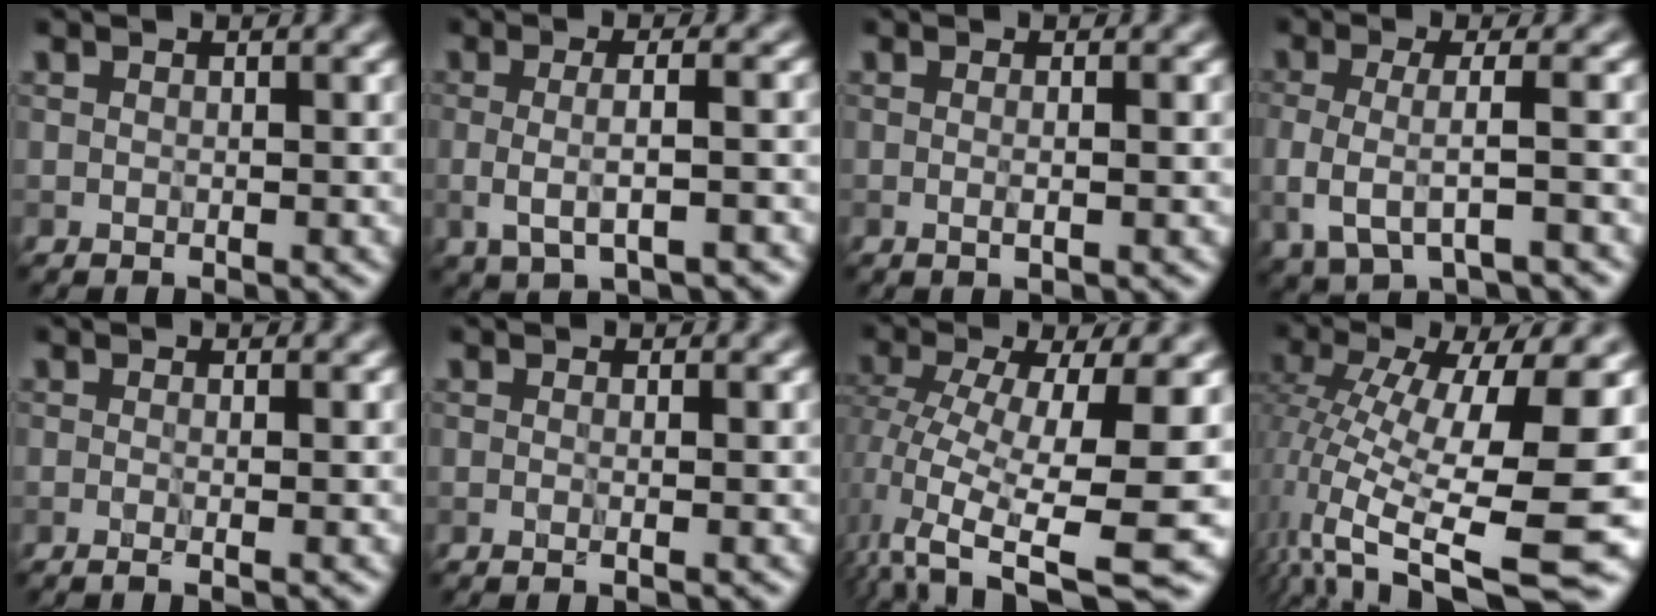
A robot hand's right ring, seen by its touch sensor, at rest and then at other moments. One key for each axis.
{"total": 4.0, "fx": -0.4, "fy": 1.3, "fz": 3.8, "tx": -0.067, "ty": -0.006, "tz": -0.007}
{"total": 1.4, "fx": -0.1, "fy": 0.3, "fz": 1.4, "tx": -0.018, "ty": -0.003, "tz": -0.004}
{"total": 4.1, "fx": -0.7, "fy": 1.4, "fz": 3.8, "tx": -0.078, "ty": -0.013, "tz": -0.014}
{"total": 2.8, "fx": 0.1, "fy": 1.5, "fz": 2.4, "tx": -0.014, "ty": 0.000, "tz": -0.024}
{"total": 2.0, "fx": 0.1, "fy": 1.1, "fz": 1.7, "tx": -0.007, "ty": -0.003, "tz": -0.023}
{"total": 11.3, "fx": -1.7, "fy": 3.6, "fz": 10.5, "tx": -0.192, "ty": -0.023, "tz": -0.021}
{"total": 14.3, "fx": -1.7, "fy": 4.7, "fz": 13.5, "tx": -0.265, "ty": -0.005, "tz": -0.017}